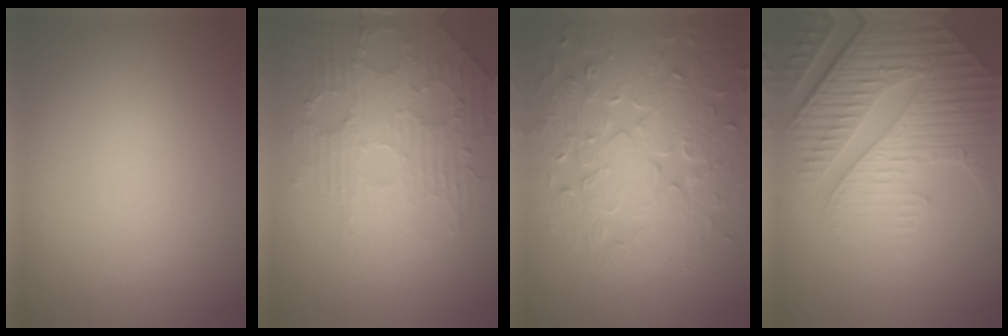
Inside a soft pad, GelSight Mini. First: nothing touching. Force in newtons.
{"total": 4.6, "press": 3.6, "slide": 3.0}
{"total": 8.3, "press": 6.3, "slide": 5.5}
{"total": 8.4, "press": 5.9, "slide": 5.9}